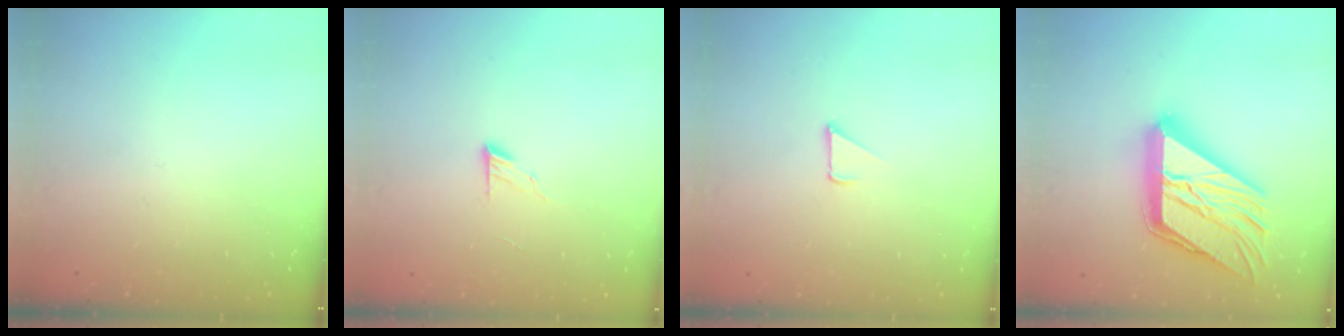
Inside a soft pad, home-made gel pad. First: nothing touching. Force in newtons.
{"total": 6.2, "press": 6.2, "slide": 0.6}
{"total": 2.3, "press": 2.3, "slide": 0.2}
{"total": 28.7, "press": 28.6, "slide": 3.0}